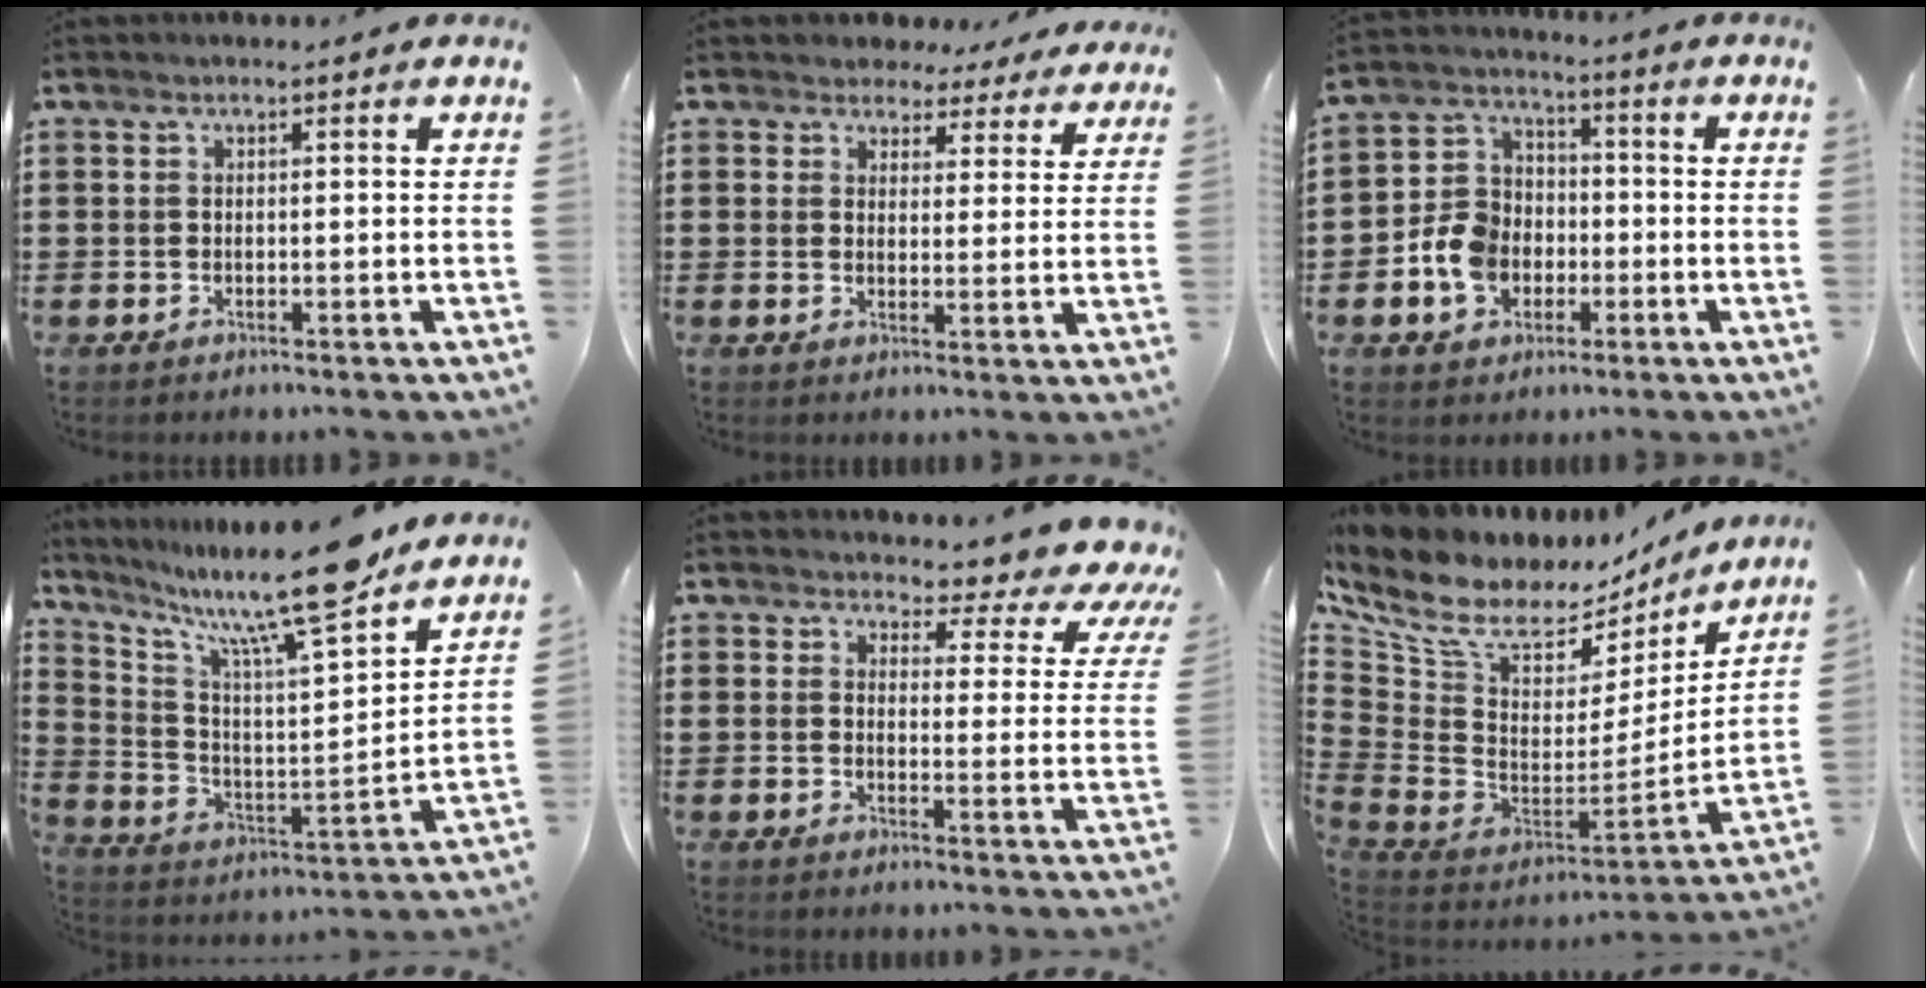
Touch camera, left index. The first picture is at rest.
{"total": 4.0, "force": [3.6, 1.8, 0.3], "torque": [-0.019, -0.012, 0.062]}
{"total": 8.0, "force": [-2.2, 6.8, 3.7], "torque": [-0.104, 0.022, -0.043]}
{"total": 14.6, "force": [11.8, 1.3, 8.4], "torque": [-0.174, -0.072, 0.193]}
{"total": 4.3, "force": [3.6, 1.4, 1.9], "torque": [-0.050, -0.027, 0.055]}
{"total": 8.8, "force": [5.7, 4.7, 4.8], "torque": [-0.131, -0.046, 0.097]}